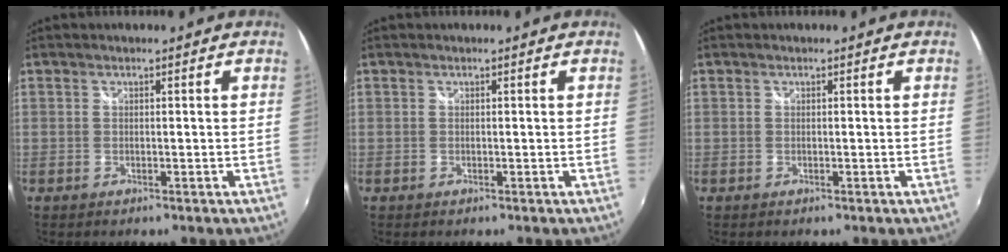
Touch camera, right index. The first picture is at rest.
{"total": 0.0}
{"total": 0.0}